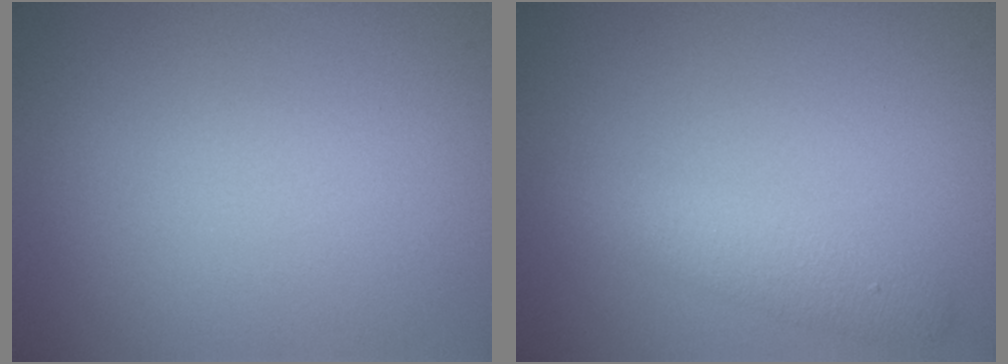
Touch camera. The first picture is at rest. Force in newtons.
{"total": 2.8, "press": 2.8, "slide": 0.1}